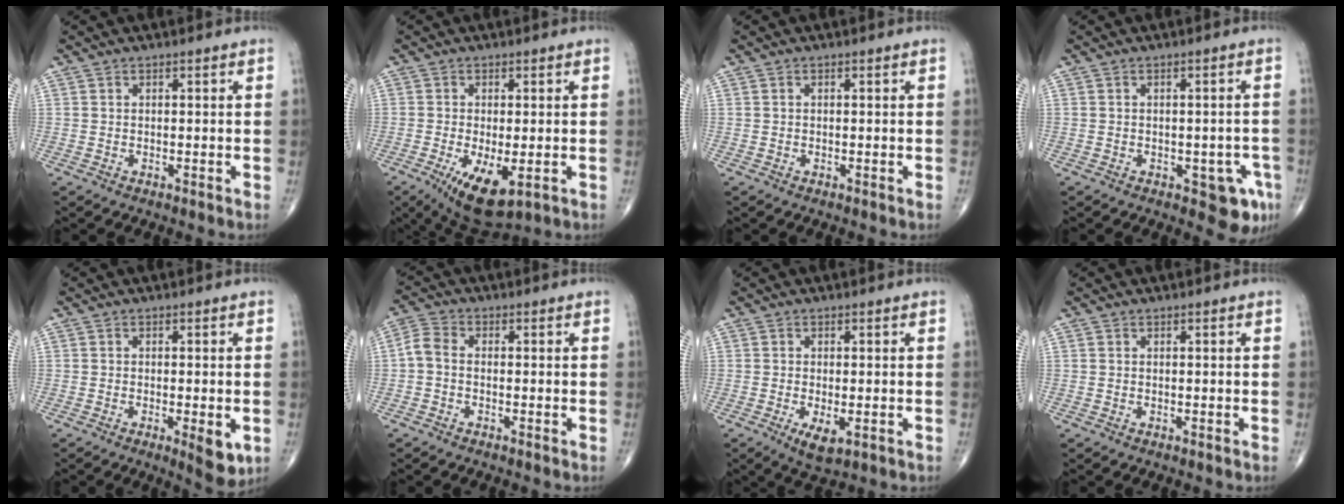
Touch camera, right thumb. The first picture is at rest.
{"total": 9.4, "force": [-3.2, 3.8, 8.0], "torque": [-0.134, -0.020, -0.042]}
{"total": 0.0}
{"total": 5.9, "force": [-2.6, 2.8, 4.4], "torque": [-0.023, 0.007, -0.026]}
{"total": 5.3, "force": [-1.5, 1.6, 4.8], "torque": [-0.060, -0.010, -0.019]}
{"total": 3.6, "force": [-0.7, 2.3, 2.7], "torque": [-0.057, 0.012, -0.027]}
{"total": 4.1, "force": [-1.4, 1.7, 3.5], "torque": [-0.060, -0.009, -0.018]}
{"total": 0.0}